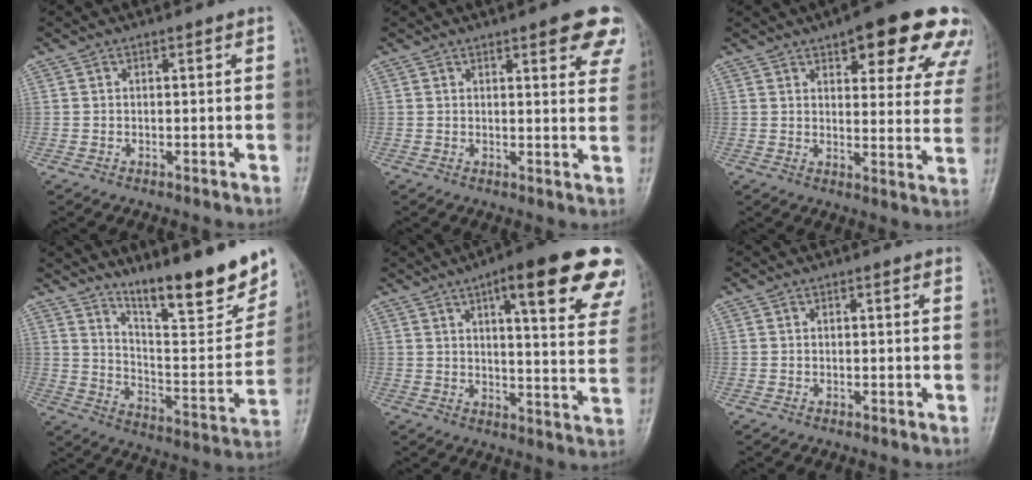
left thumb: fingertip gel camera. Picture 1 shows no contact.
{"total": 9.1, "force": [5.6, 2.8, 6.6], "torque": [-0.045, -0.021, 0.057]}
{"total": 18.5, "force": [11.1, 6.7, 13.3], "torque": [-0.124, -0.033, 0.130]}
{"total": 20.5, "force": [14.8, 3.8, 13.7], "torque": [-0.167, -0.094, 0.241]}
{"total": 22.6, "force": [12.6, 5.7, 17.8], "torque": [-0.201, -0.033, 0.151]}
{"total": 0.6, "force": [0.5, 0.1, 0.4], "torque": [-0.004, 0.002, 0.003]}